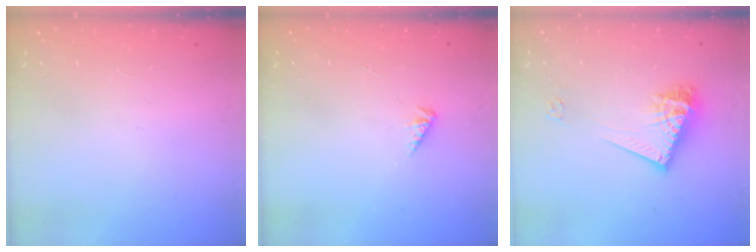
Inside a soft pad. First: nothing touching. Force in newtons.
{"total": 1.1, "press": 1.1, "slide": 0.3}
{"total": 13.7, "press": 13.6, "slide": 1.3}